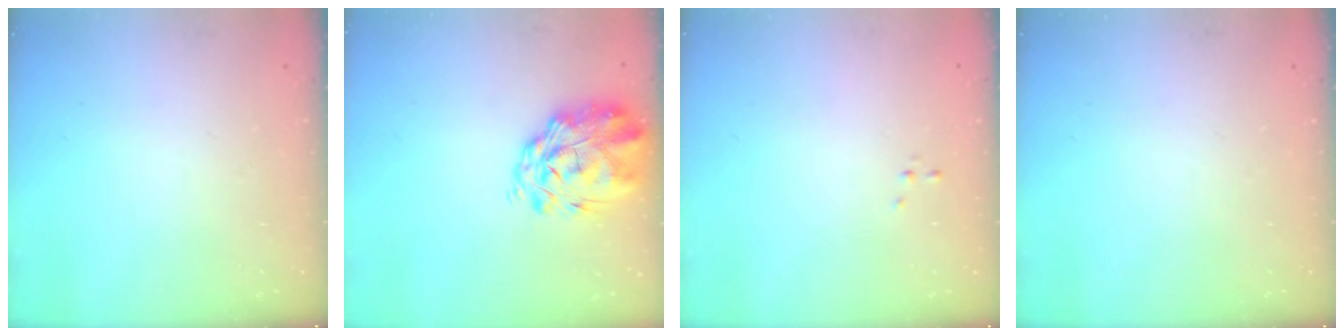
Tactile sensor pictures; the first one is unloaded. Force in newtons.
{"total": 3.1, "press": 2.7, "slide": 1.6}
{"total": 0.0}
{"total": 0.0}